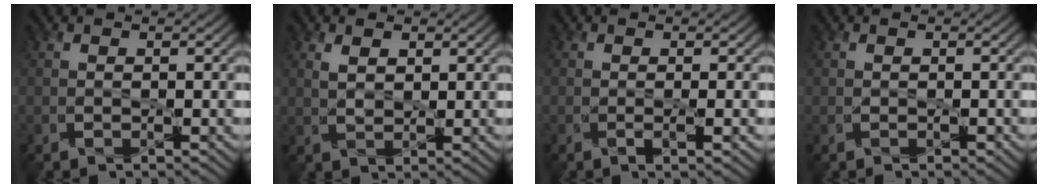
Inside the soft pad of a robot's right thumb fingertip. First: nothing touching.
{"total": 2.4, "force": [1.2, 1.3, 1.6], "torque": [-0.038, -0.003, 0.025]}
{"total": 1.6, "force": [-0.1, 0.2, 1.6], "torque": [-0.028, -0.001, -0.004]}
{"total": 0.8, "force": [-0.3, 0.5, 0.5], "torque": [-0.007, -0.003, -0.002]}